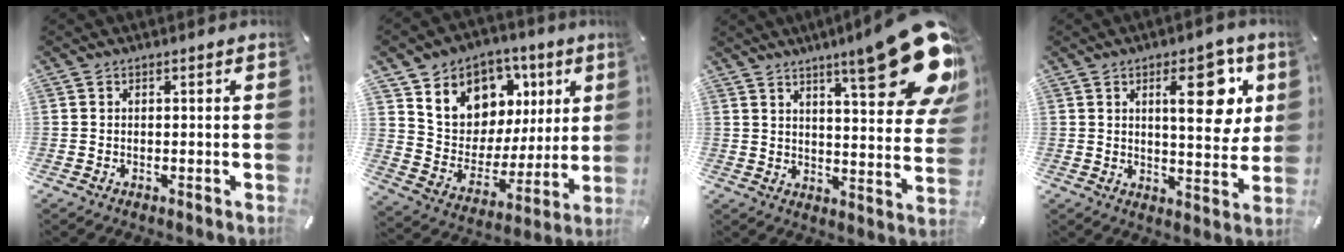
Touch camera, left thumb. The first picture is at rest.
{"total": 11.1, "force": [5.0, 9.8, 1.8], "torque": [-0.030, -0.053, 0.096]}
{"total": 22.9, "force": [13.3, 5.5, 17.8], "torque": [-0.242, -0.097, 0.209]}
{"total": 14.8, "force": [5.5, 6.2, 12.3], "torque": [-0.161, -0.017, 0.081]}